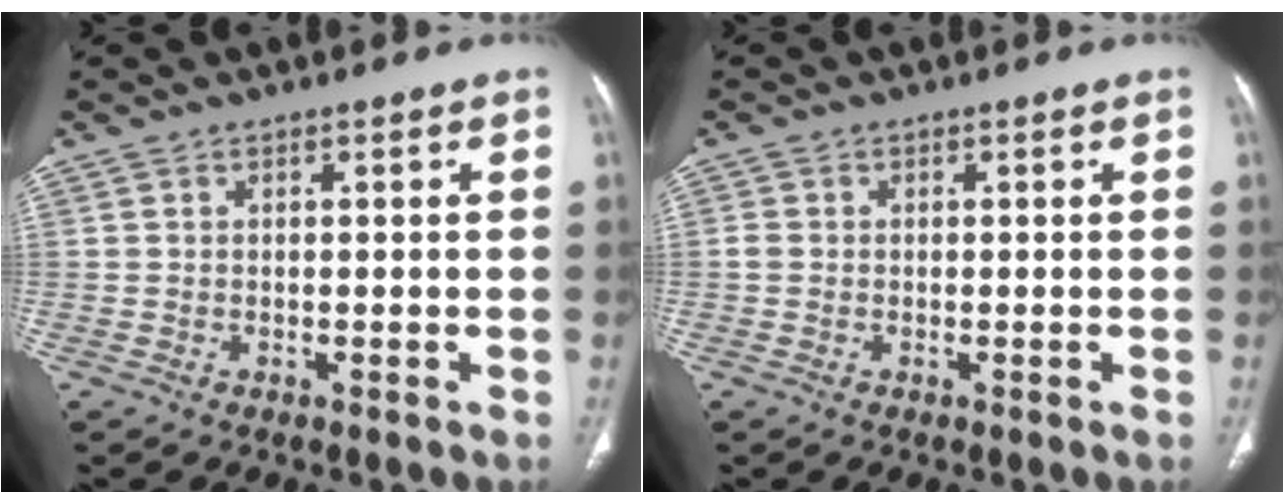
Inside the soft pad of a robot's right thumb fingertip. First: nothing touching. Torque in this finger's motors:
{"motor_torque": [0.22, 0.30, 0.36, -0.09, 0.11]}